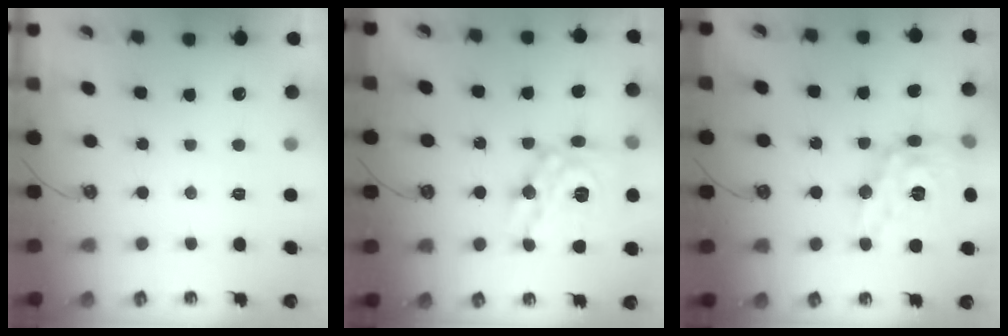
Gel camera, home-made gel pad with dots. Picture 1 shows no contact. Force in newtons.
{"total": 18.0, "press": 18.0, "slide": 1.6}
{"total": 21.6, "press": 21.5, "slide": 2.1}